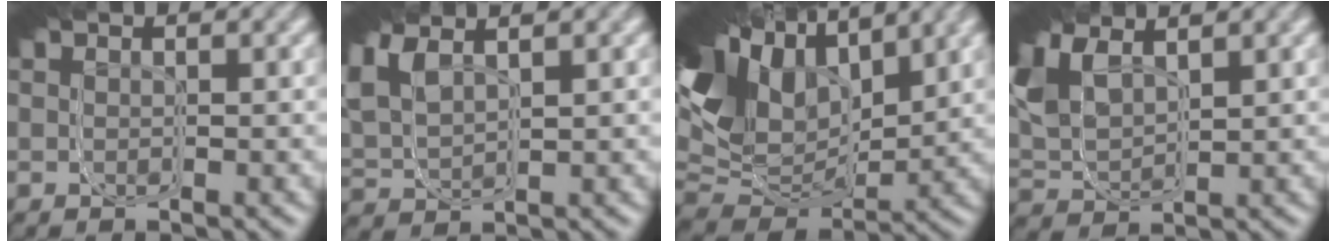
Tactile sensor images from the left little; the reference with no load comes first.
{"total": 6.4, "force": [1.7, 4.7, 4.0], "torque": [-0.103, 0.006, 0.018]}
{"total": 15.0, "force": [1.5, 8.6, 12.2], "torque": [-0.154, 0.037, -0.001]}
{"total": 7.9, "force": [1.3, 5.9, 5.1], "torque": [-0.103, 0.002, 0.011]}